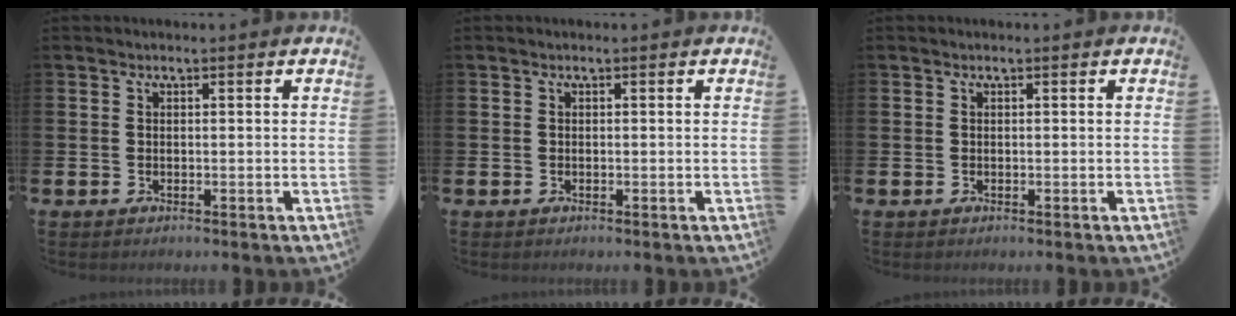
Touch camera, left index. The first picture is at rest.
{"total": 0.0}
{"total": 0.0}